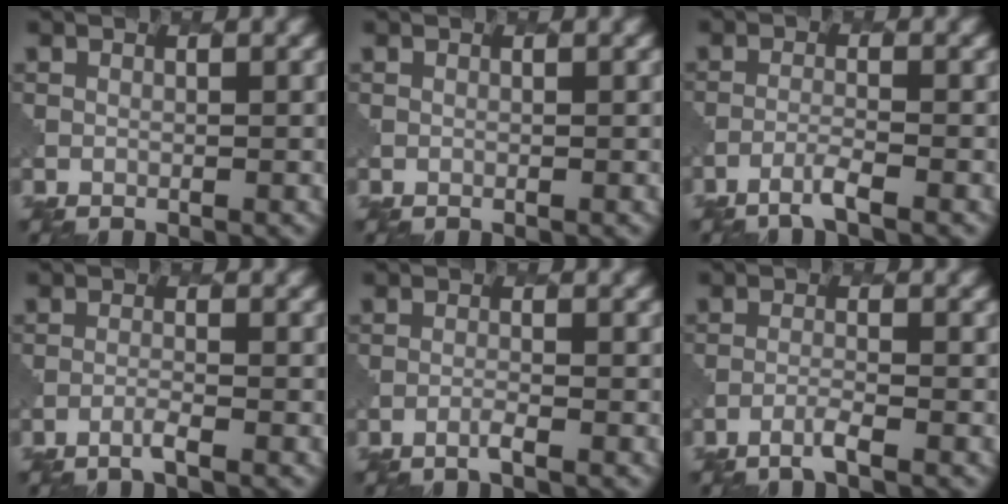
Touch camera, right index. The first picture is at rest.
{"total": 0.0}
{"total": 1.8, "force": [-1.3, 0.1, 1.2], "torque": [-0.022, 0.000, -0.036]}
{"total": 1.0, "force": [-0.7, 0.0, 0.7], "torque": [-0.008, 0.003, -0.024]}
{"total": 0.8, "force": [-0.6, 0.0, 0.6], "torque": [-0.005, 0.003, -0.019]}
{"total": 1.4, "force": [-1.0, 0.0, 1.0], "torque": [-0.015, 0.002, -0.030]}